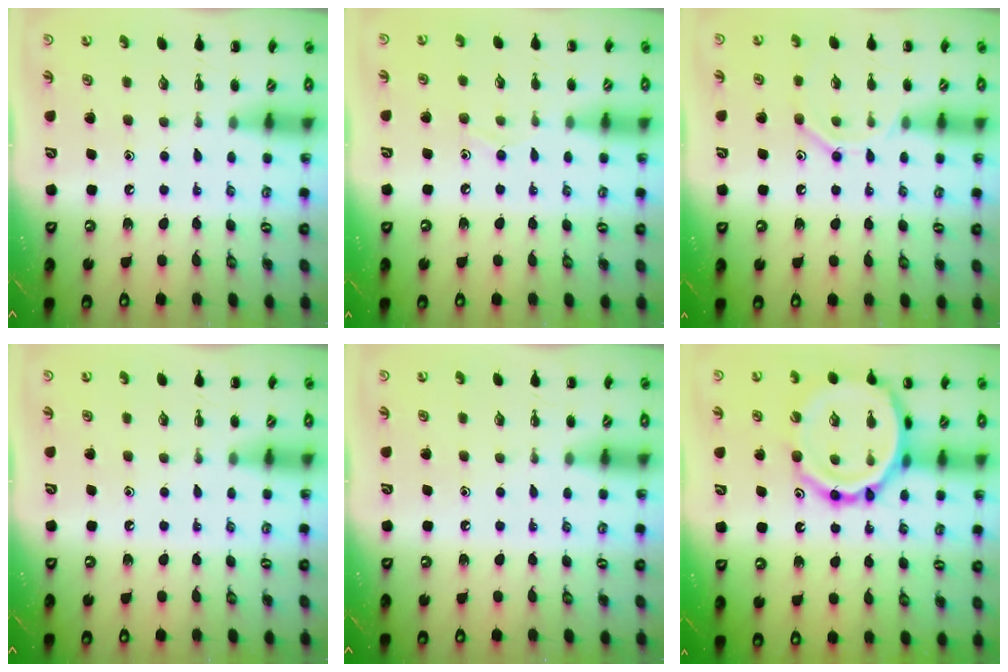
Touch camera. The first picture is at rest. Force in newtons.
{"total": 6.3, "press": 5.9, "slide": 2.2}
{"total": 9.0, "press": 9.0, "slide": 0.9}
{"total": 0.0}
{"total": 0.0}
{"total": 19.1, "press": 18.9, "slide": 2.8}